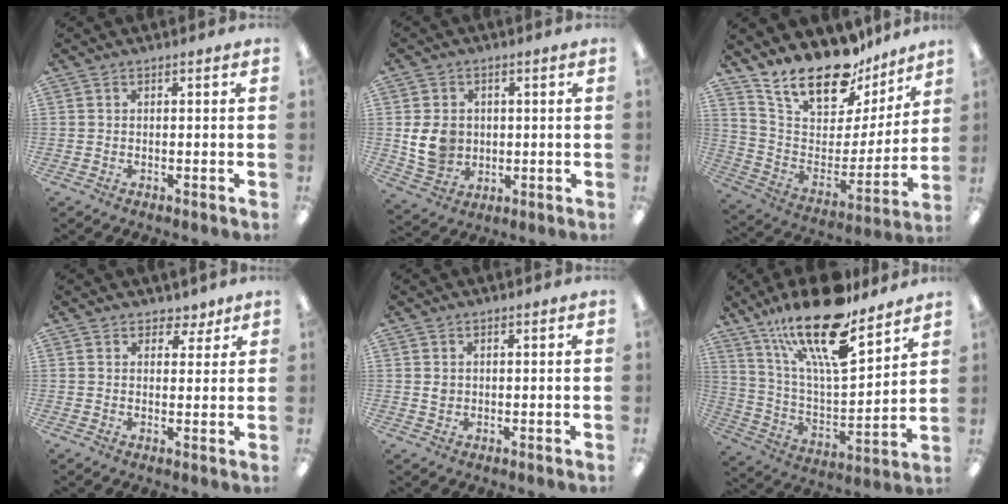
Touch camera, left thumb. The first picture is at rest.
{"total": 8.7, "force": [0.5, 7.4, 4.5], "torque": [-0.088, 0.009, 0.011]}
{"total": 21.0, "force": [17.0, 8.4, 9.1], "torque": [-0.170, -0.121, 0.303]}
{"total": 3.9, "force": [2.8, 2.7, 0.5], "torque": [0.005, -0.013, 0.048]}
{"total": 1.6, "force": [0.6, 1.4, 0.5], "torque": [-0.004, 0.000, 0.008]}
{"total": 24.0, "force": [16.9, 7.3, 15.4], "torque": [-0.279, -0.105, 0.287]}